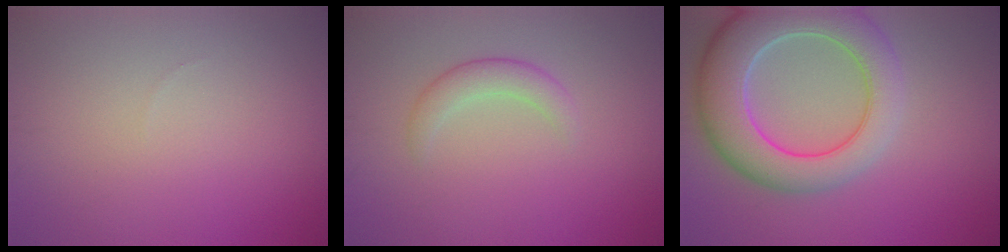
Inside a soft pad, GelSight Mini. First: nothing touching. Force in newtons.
{"total": 2.0, "press": 2.0, "slide": 0.1}
{"total": 9.1, "press": 9.1, "slide": 0.8}